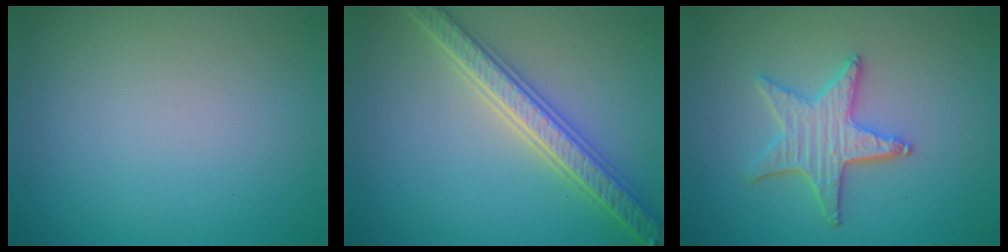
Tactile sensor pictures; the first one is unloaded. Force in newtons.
{"total": 5.5, "press": 5.4, "slide": 1.1}
{"total": 4.0, "press": 3.6, "slide": 1.9}